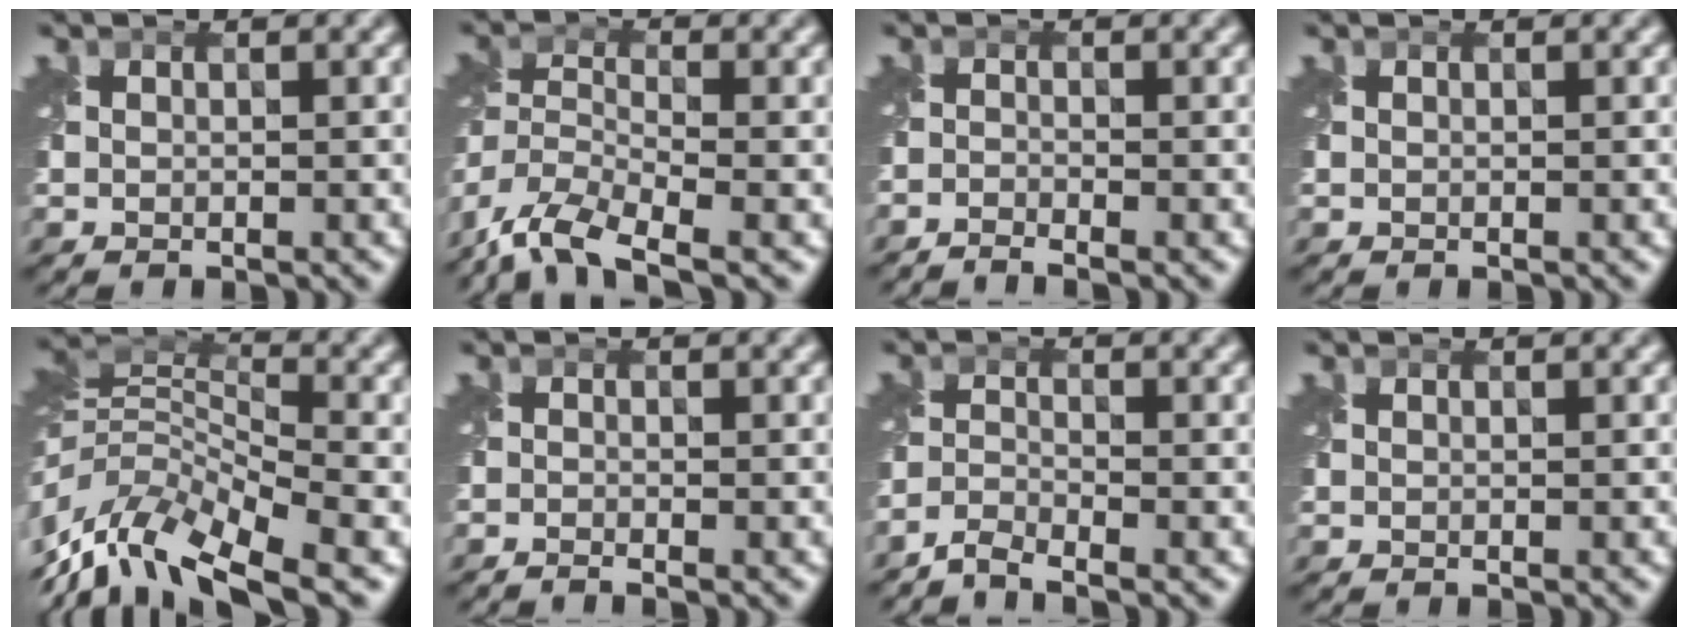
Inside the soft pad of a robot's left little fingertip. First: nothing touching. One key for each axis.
{"total": 8.1, "fx": -6.5, "fy": 2.3, "fz": 4.3, "tx": -0.090, "ty": -0.010, "tz": -0.131}
{"total": 1.7, "fx": -1.6, "fy": 0.0, "fz": 0.6, "tx": -0.012, "ty": -0.007, "tz": -0.042}
{"total": 0.0}
{"total": 10.3, "fx": -5.0, "fy": 4.0, "fz": 8.1, "tx": -0.158, "ty": 0.000, "tz": -0.099}
{"total": 1.0, "fx": -0.9, "fy": 0.0, "fz": 0.4, "tx": -0.004, "ty": -0.011, "tz": -0.026}
{"total": 2.3, "fx": -2.2, "fy": 0.0, "fz": 0.6, "tx": -0.014, "ty": -0.004, "tz": -0.056}
{"total": 0.0}